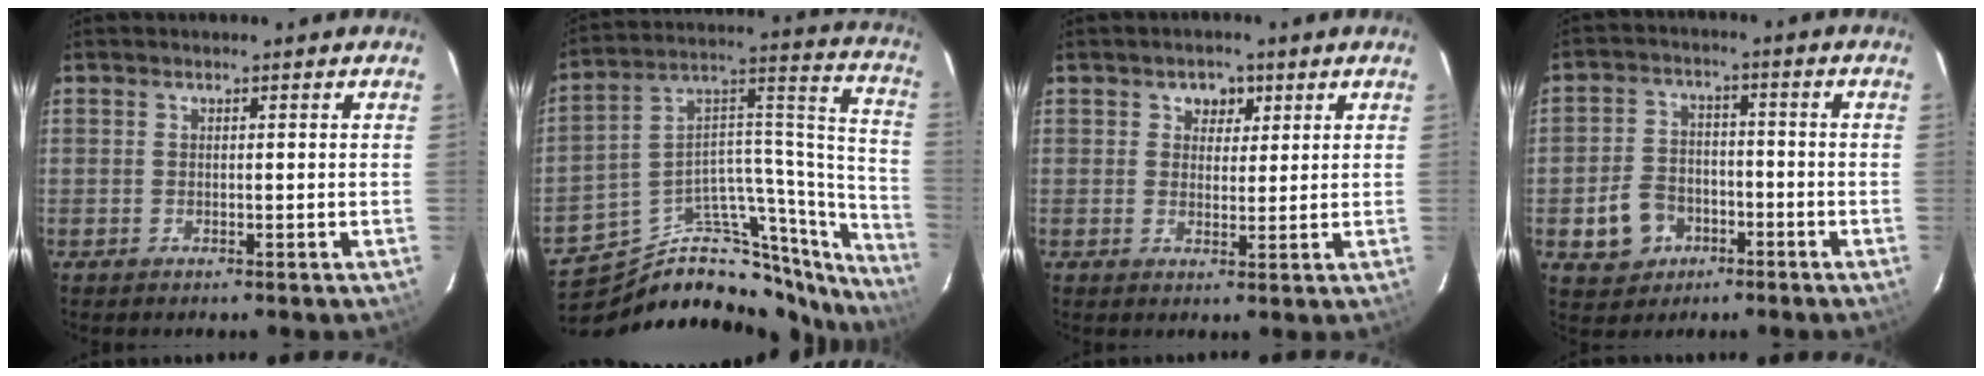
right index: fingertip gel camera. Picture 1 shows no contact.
{"total": 28.6, "force": [-24.6, 9.0, 11.5], "torque": [-0.101, 0.071, -0.381]}
{"total": 3.6, "force": [1.7, 2.9, 1.2], "torque": [-0.006, 0.007, 0.027]}
{"total": 8.1, "force": [-3.5, 6.7, 3.1], "torque": [-0.089, 0.022, -0.043]}